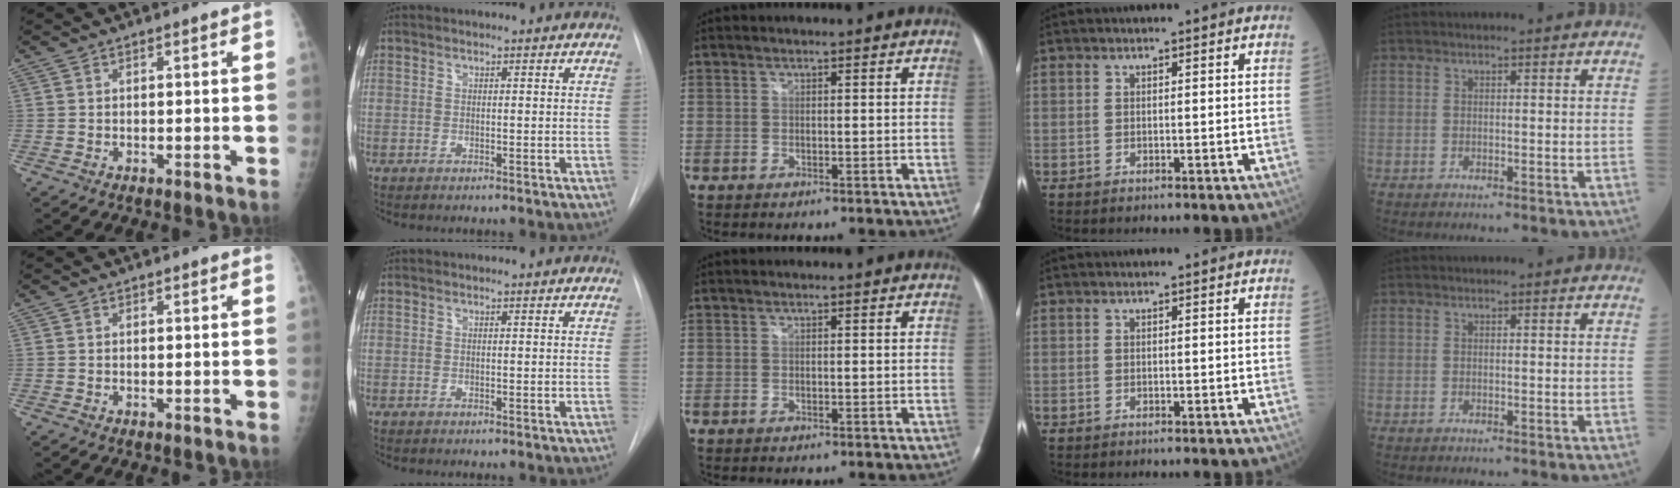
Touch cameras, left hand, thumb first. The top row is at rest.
{}